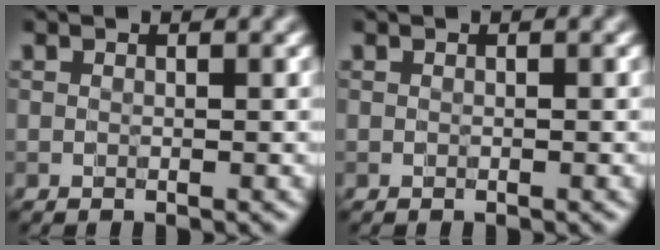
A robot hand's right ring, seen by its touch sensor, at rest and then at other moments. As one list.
[{"total": 0.0}]